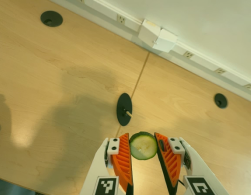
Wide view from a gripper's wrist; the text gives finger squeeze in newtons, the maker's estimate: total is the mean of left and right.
{"total": 8.1, "left": 8.0, "right": 8.1}